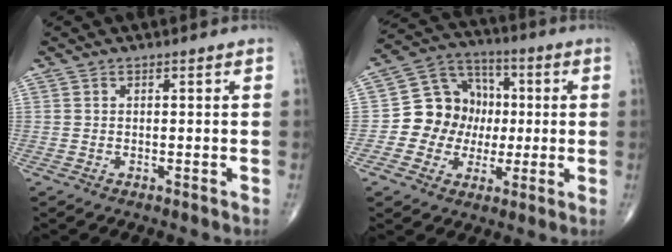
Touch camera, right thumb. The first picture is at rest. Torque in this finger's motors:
{"motor_torque": [0.52, 0.48, 0.60, -0.08, 0.02]}